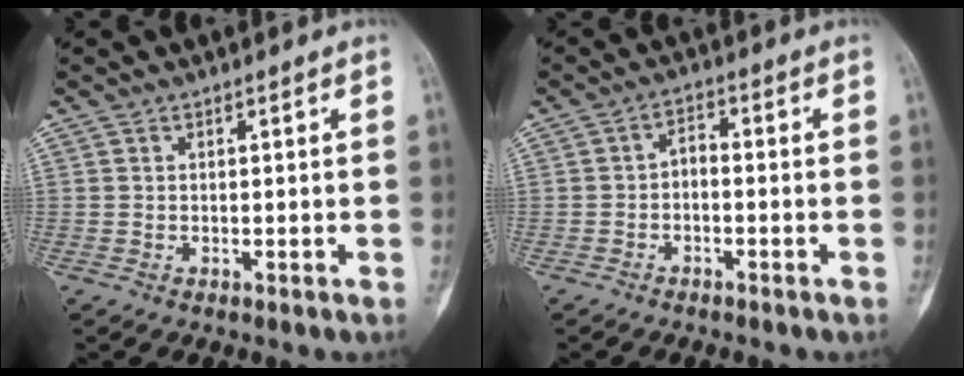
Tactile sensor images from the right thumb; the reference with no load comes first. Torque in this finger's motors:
{"motor_torque": [0.02, 0.37, 0.18, -0.09, -0.04]}